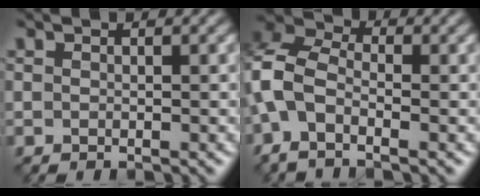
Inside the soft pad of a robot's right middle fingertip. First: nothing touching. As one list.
[{"total": 6.3, "force": [-2.1, 4.1, 4.4], "torque": [-0.118, 0.015, -0.059]}]